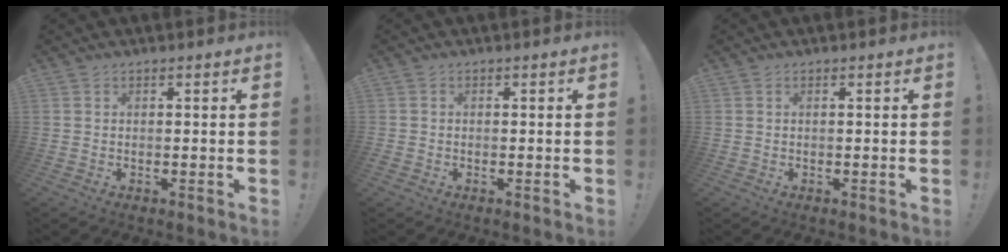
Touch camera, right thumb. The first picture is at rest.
{"total": 0.9, "force": [-0.5, 0.7, 0.1], "torque": [-0.001, 0.002, -0.009]}
{"total": 0.0}